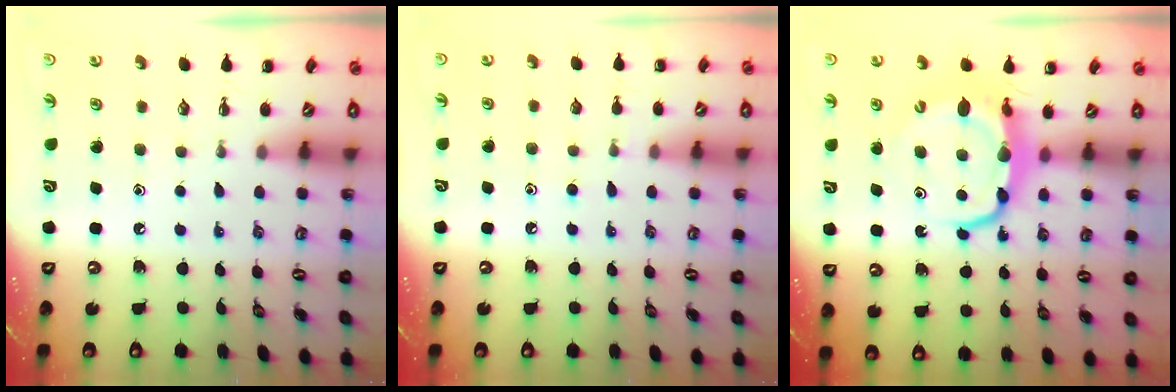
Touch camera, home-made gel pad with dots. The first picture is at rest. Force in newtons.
{"total": 5.4, "press": 5.2, "slide": 1.6}
{"total": 8.1, "press": 8.0, "slide": 1.2}